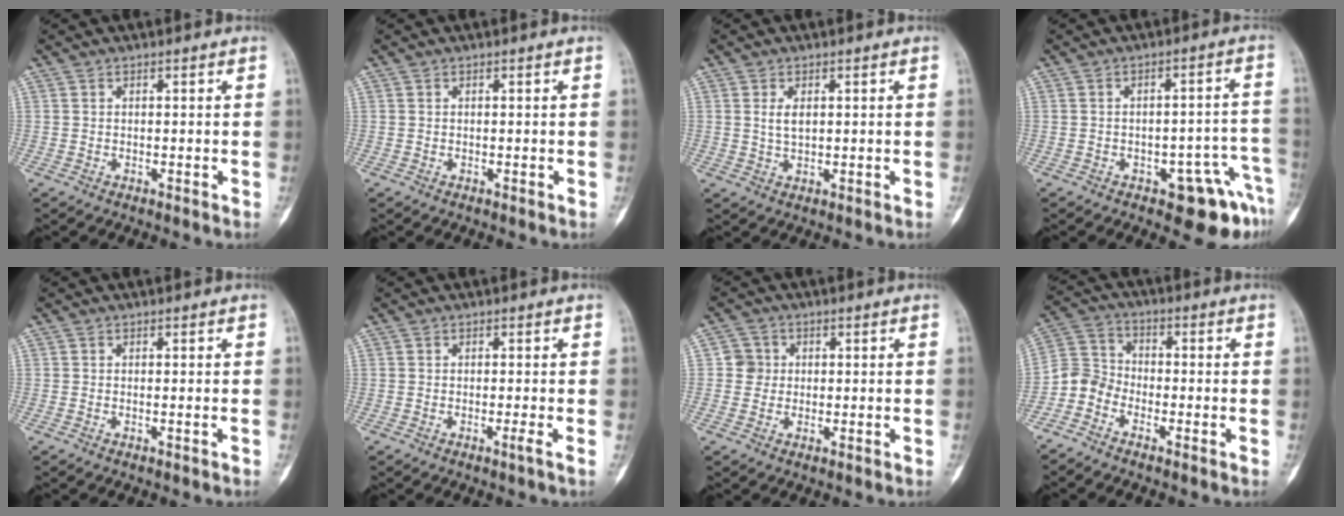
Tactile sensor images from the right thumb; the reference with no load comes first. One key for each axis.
{"total": 0.0}
{"total": 3.0, "fx": 0.7, "fy": 1.7, "fz": 2.3, "tx": -0.035, "ty": -0.004, "tz": 0.015}
{"total": 9.8, "fx": -5.3, "fy": 4.2, "fz": 7.0, "tx": -0.044, "ty": 0.044, "tz": -0.061}
{"total": 0.0}
{"total": 0.9, "fx": -0.5, "fy": -0.3, "fz": 0.7, "tx": -0.011, "ty": -0.003, "tz": -0.011}
{"total": 3.4, "fx": 0.2, "fy": 3.4, "fz": 0.5, "tx": 0.021, "ty": 0.008, "tz": -0.004}
{"total": 5.7, "fx": -3.6, "fy": 4.2, "fz": 1.6, "tx": -0.018, "ty": 0.034, "tz": -0.086}